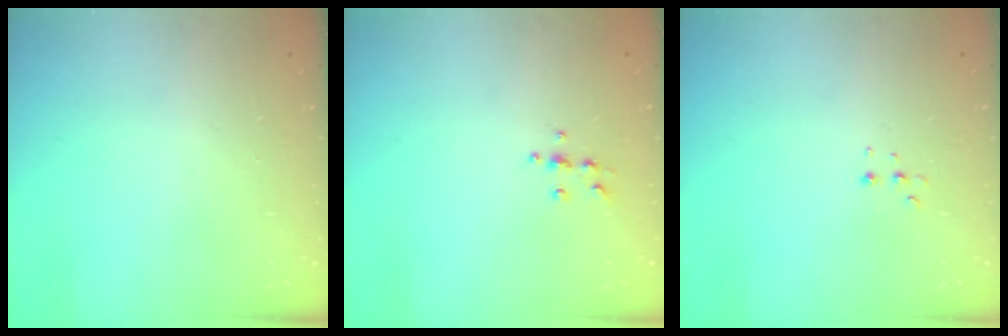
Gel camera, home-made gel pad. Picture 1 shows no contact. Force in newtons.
{"total": 5.5, "press": 5.4, "slide": 0.6}
{"total": 4.2, "press": 4.1, "slide": 0.9}